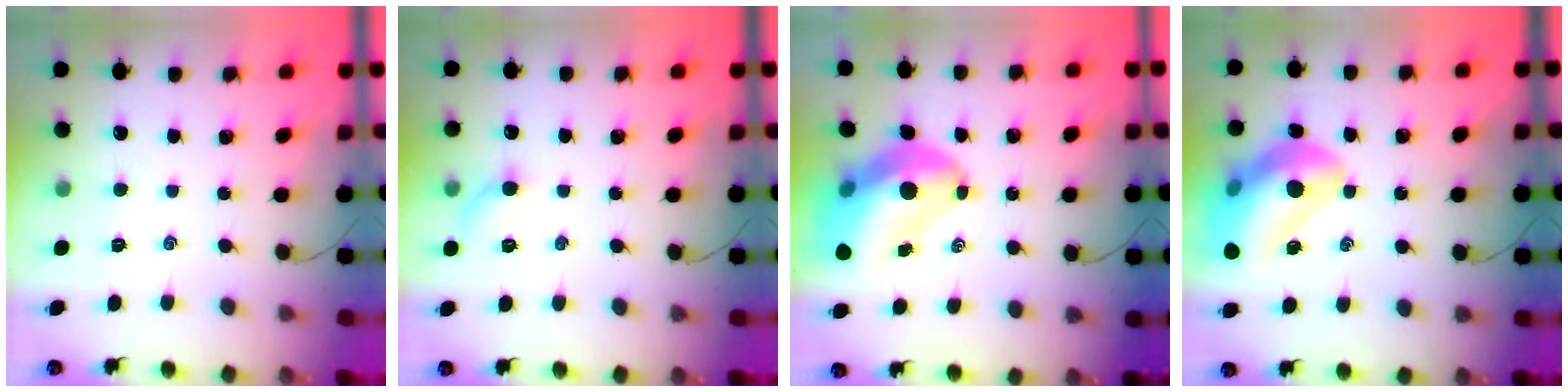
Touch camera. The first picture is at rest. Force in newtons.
{"total": 5.2, "press": 5.1, "slide": 0.9}
{"total": 15.3, "press": 14.6, "slide": 4.4}
{"total": 17.1, "press": 16.8, "slide": 3.2}